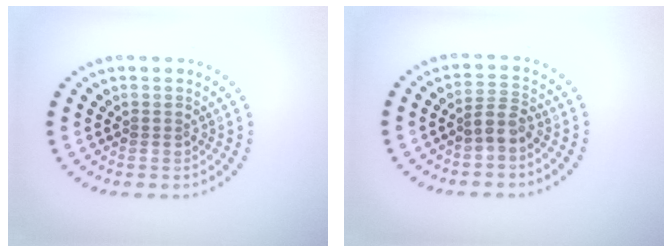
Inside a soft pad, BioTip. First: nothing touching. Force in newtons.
{"total": 2.1, "press": 1.8, "slide": 1.1}